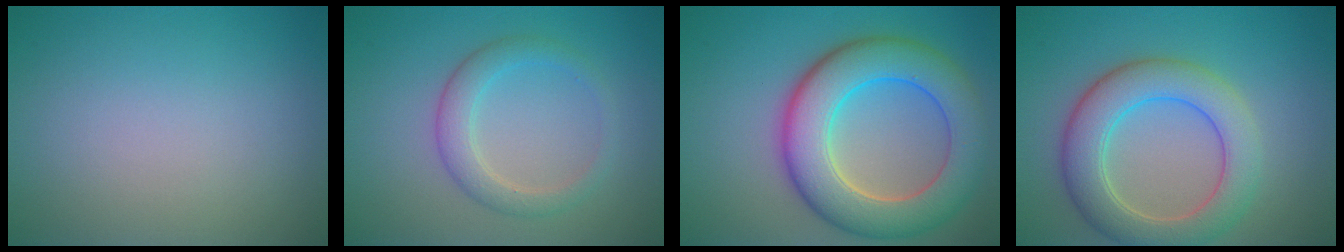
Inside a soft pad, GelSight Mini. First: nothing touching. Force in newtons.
{"total": 2.8, "press": 2.8, "slide": 0.2}
{"total": 9.2, "press": 9.1, "slide": 0.4}
{"total": 6.3, "press": 6.3, "slide": 0.3}